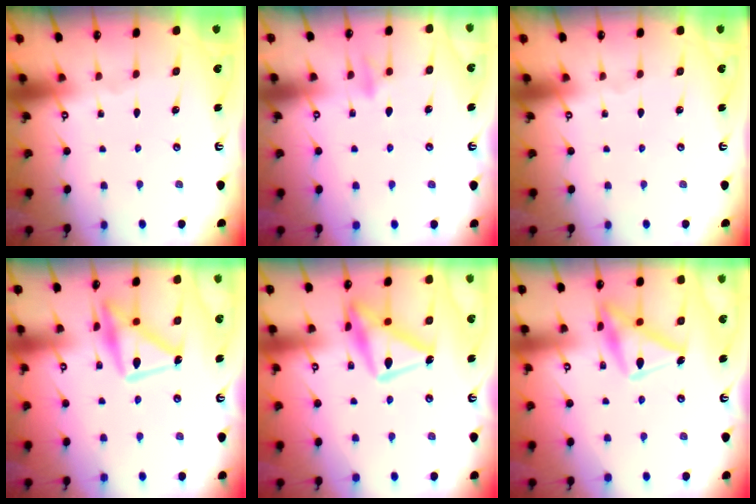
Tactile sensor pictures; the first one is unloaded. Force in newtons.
{"total": 9.1, "press": 9.0, "slide": 1.8}
{"total": 0.0}
{"total": 16.6, "press": 16.5, "slide": 1.1}
{"total": 17.7, "press": 17.6, "slide": 1.2}
{"total": 17.8, "press": 17.8, "slide": 1.1}